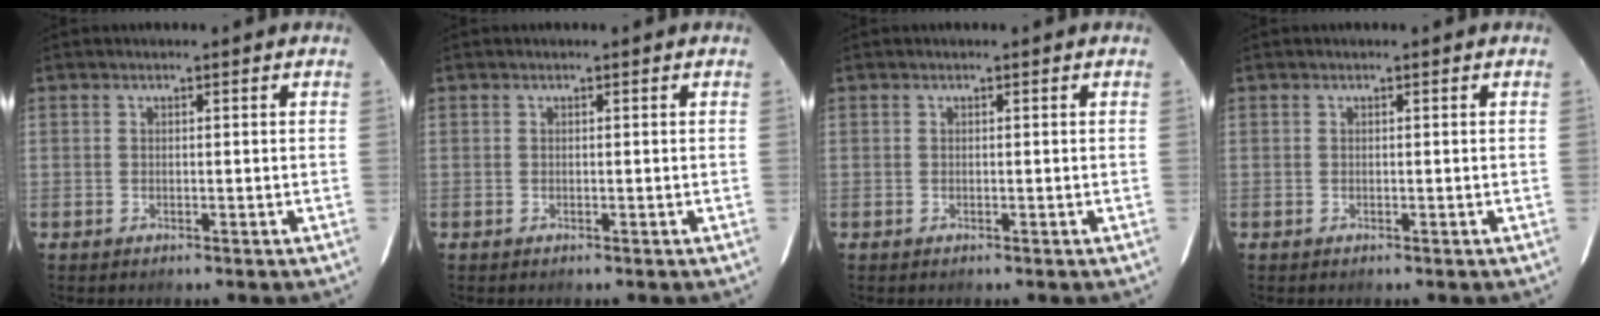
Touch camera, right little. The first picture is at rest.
{"total": 0.0}
{"total": 0.0}
{"total": 0.0}